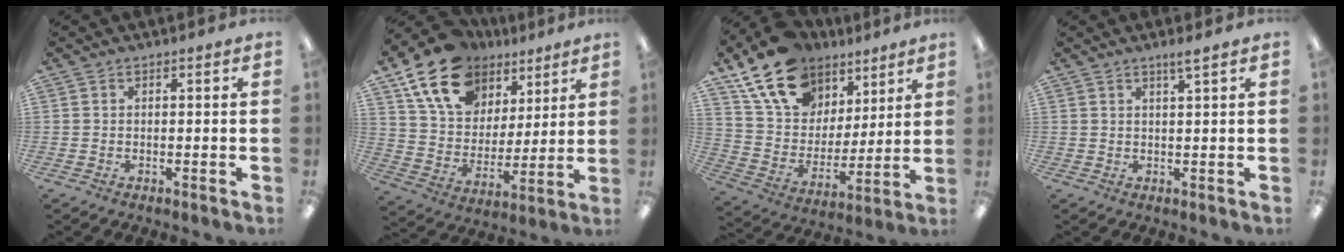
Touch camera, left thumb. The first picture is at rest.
{"total": 18.3, "force": [11.6, 12.1, 7.3], "torque": [-0.143, -0.044, 0.219]}
{"total": 19.6, "force": [13.3, 12.5, 7.0], "torque": [-0.140, -0.065, 0.248]}
{"total": 2.1, "force": [1.6, 0.0, 1.4], "torque": [-0.031, 0.000, 0.028]}